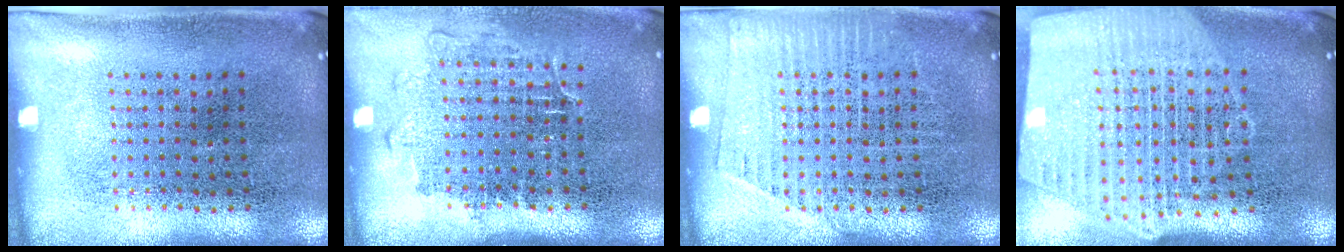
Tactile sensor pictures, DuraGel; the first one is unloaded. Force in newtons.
{"total": 1.2, "press": 1.0, "slide": 0.6}
{"total": 1.2, "press": 1.2, "slide": 0.1}
{"total": 2.7, "press": 2.3, "slide": 1.4}